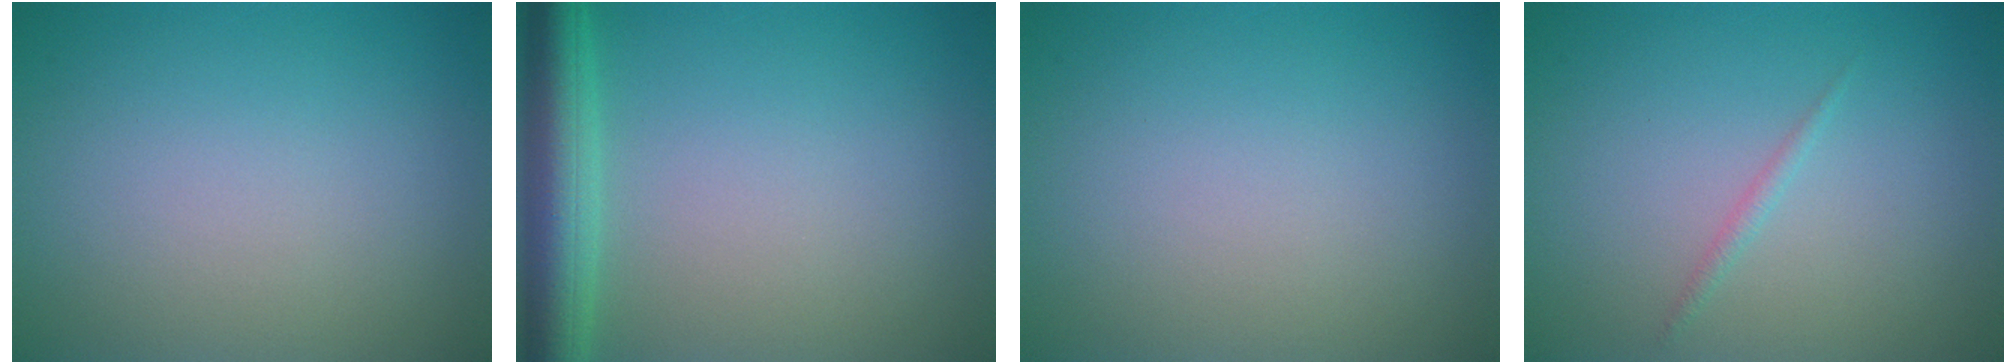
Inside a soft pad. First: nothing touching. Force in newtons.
{"total": 4.9, "press": 4.9, "slide": 0.3}
{"total": 0.0}
{"total": 0.7, "press": 0.7, "slide": 0.1}